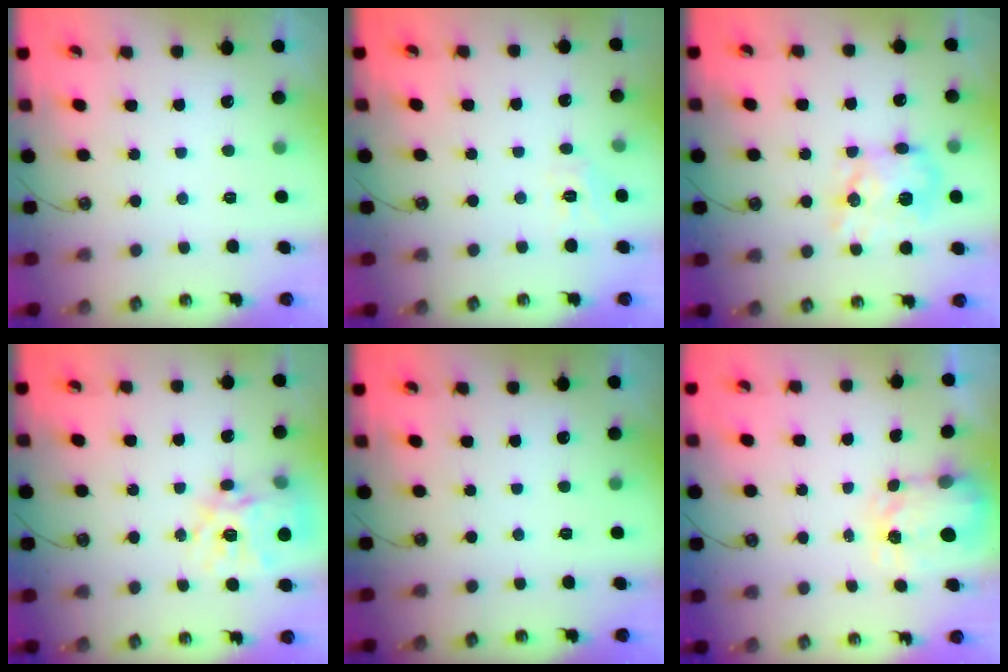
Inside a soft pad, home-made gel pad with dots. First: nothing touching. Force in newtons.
{"total": 5.3, "press": 5.2, "slide": 0.7}
{"total": 12.8, "press": 12.8, "slide": 0.2}
{"total": 17.2, "press": 17.1, "slide": 1.4}
{"total": 0.0}
{"total": 3.5, "press": 3.5, "slide": 0.5}